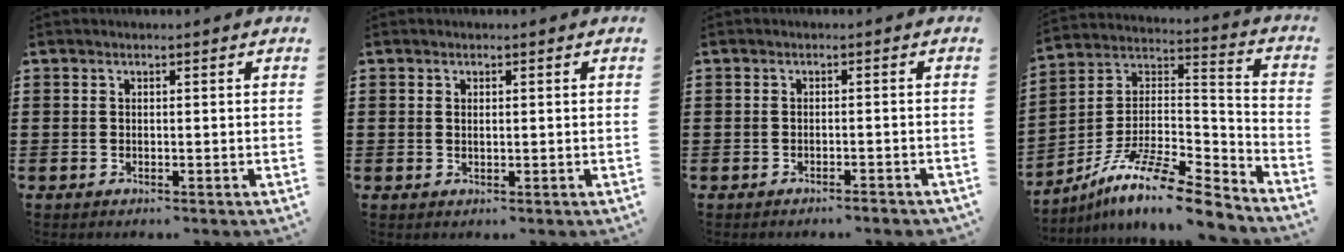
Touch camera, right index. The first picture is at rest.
{"total": 0.7, "force": [0.1, 0.2, 0.6], "torque": [-0.013, 0.000, 0.002]}
{"total": 1.4, "force": [-1.3, -0.1, 0.5], "torque": [-0.010, -0.001, -0.025]}
{"total": 11.8, "force": [-9.0, 2.7, 7.1], "torque": [-0.134, 0.014, -0.175]}